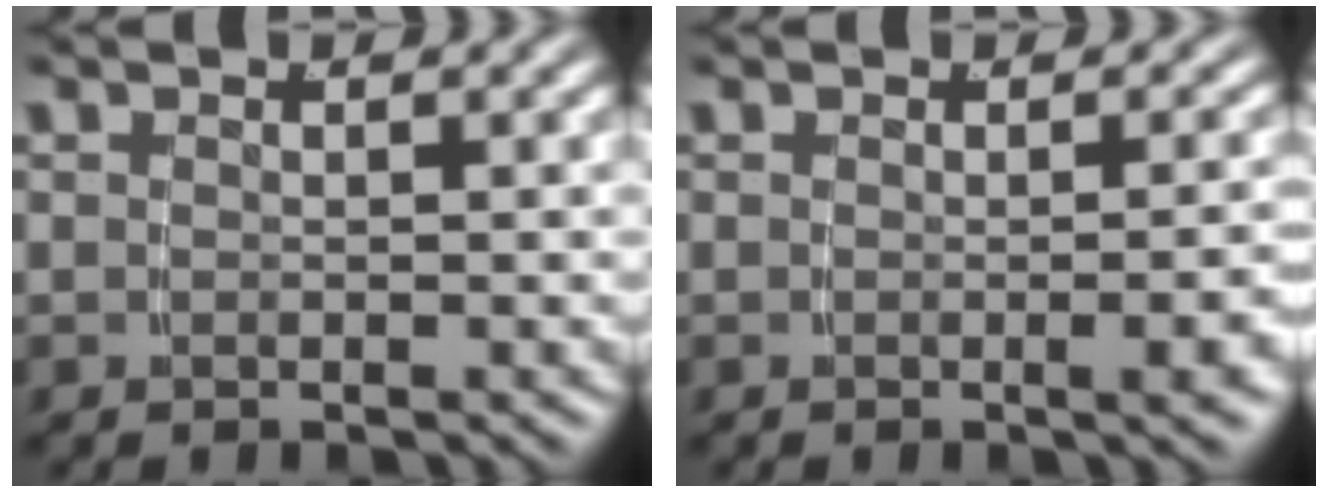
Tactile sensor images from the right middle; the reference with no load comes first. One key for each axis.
{"total": 1.7, "fx": -0.7, "fy": -0.3, "fz": 1.5, "tx": -0.015, "ty": 0.011, "tz": -0.015}